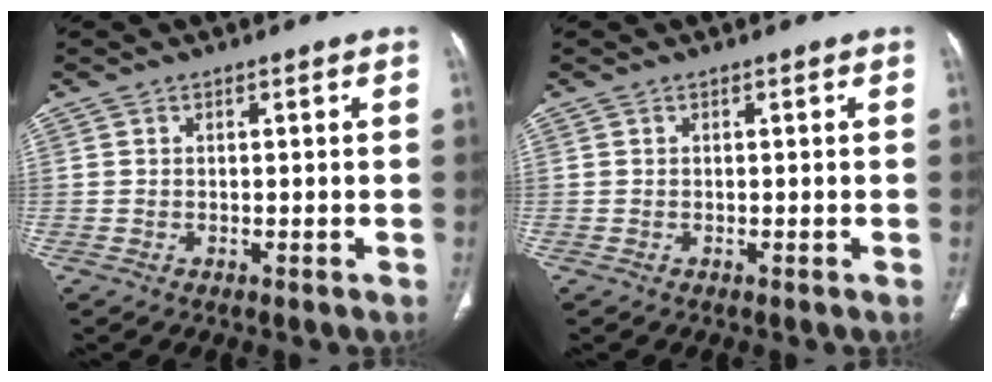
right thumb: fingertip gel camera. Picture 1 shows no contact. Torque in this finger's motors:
{"motor_torque": [0.10, 0.11, 0.00, 0.00, 0.00]}